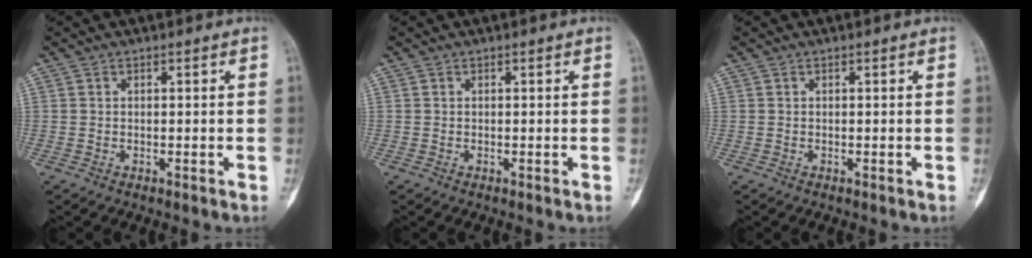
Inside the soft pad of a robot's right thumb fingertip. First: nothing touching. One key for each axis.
{"total": 0.0}
{"total": 0.0}